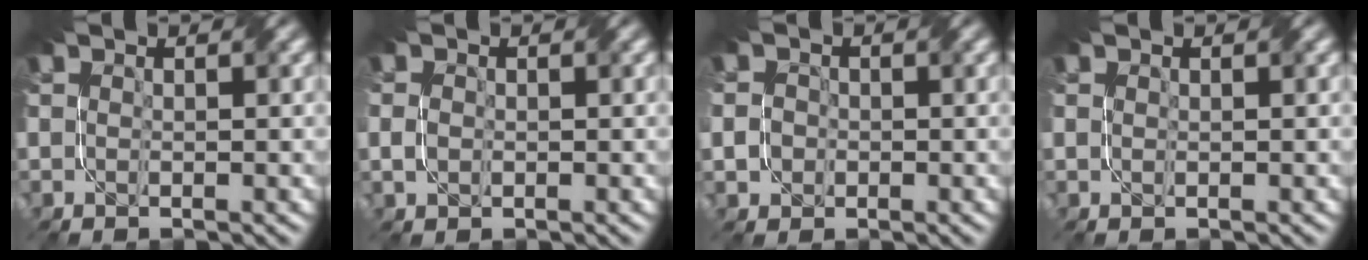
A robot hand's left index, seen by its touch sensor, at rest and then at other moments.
{"total": 1.1, "force": [-0.6, 0.6, 0.7], "torque": [-0.015, 0.001, -0.016]}
{"total": 1.9, "force": [-0.5, 1.7, 0.9], "torque": [-0.018, 0.009, -0.016]}
{"total": 0.0}